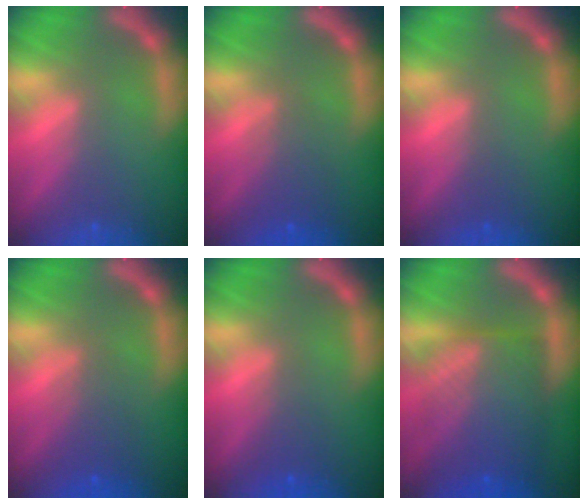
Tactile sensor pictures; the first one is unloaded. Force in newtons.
{"total": 3.0}
{"total": 1.0}
{"total": 3.0}
{"total": 2.0}
{"total": 10.0}